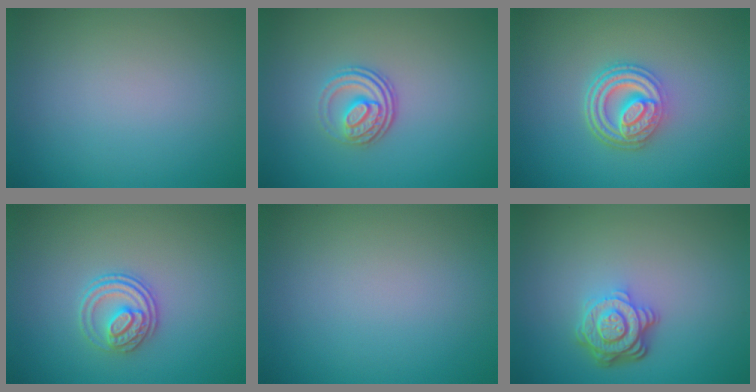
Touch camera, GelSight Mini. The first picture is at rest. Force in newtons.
{"total": 3.3, "press": 2.4, "slide": 2.2}
{"total": 4.9, "press": 3.7, "slide": 3.1}
{"total": 2.8, "press": 2.6, "slide": 1.2}
{"total": 0.0}
{"total": 4.4, "press": 3.3, "slide": 2.9}